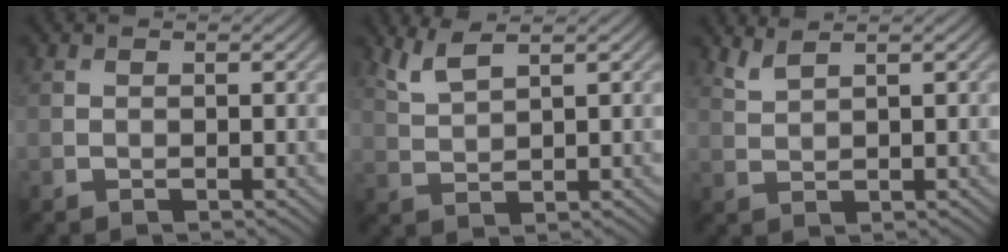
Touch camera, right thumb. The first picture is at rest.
{"total": 3.4, "force": [2.5, 0.7, 2.1], "torque": [-0.054, 0.003, 0.062]}
{"total": 1.9, "force": [1.6, 0.3, 0.9], "torque": [-0.027, 0.005, 0.042]}